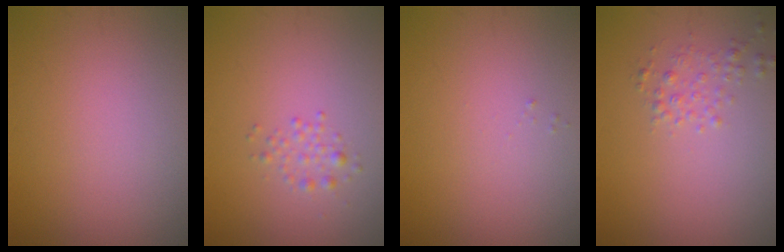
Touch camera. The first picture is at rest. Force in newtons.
{"total": 1.2, "press": 1.2, "slide": 0.0}
{"total": 0.0}
{"total": 1.4, "press": 1.4, "slide": 0.0}